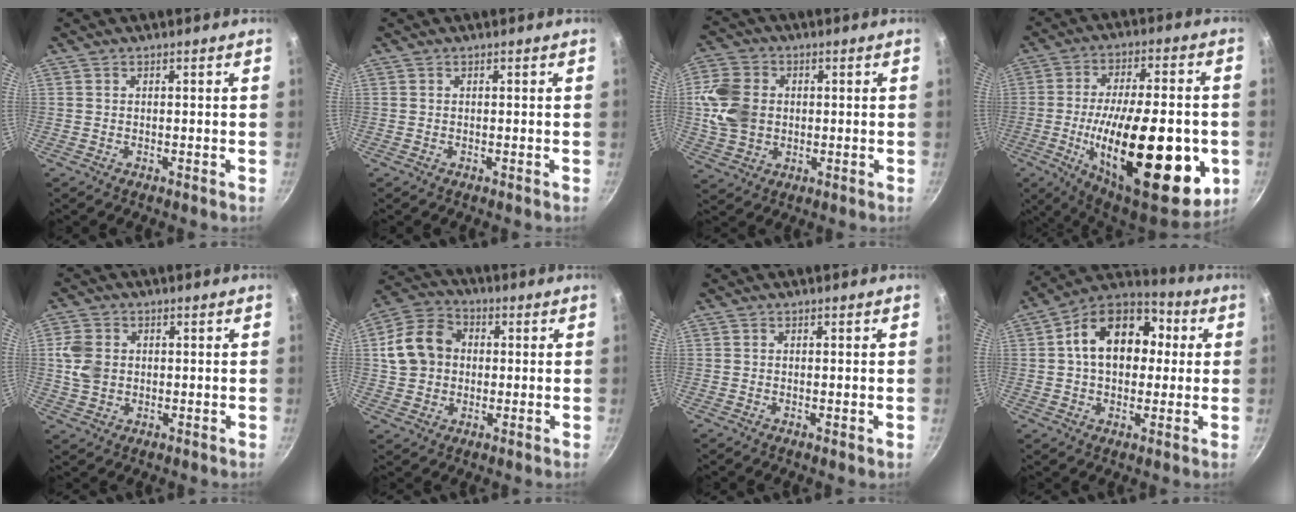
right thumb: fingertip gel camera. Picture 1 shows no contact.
{"total": 0.0}
{"total": 10.9, "force": [0.8, 8.6, 6.6], "torque": [-0.113, 0.005, 0.010]}
{"total": 30.5, "force": [-6.8, 12.0, 27.2], "torque": [-0.394, 0.007, -0.094]}
{"total": 6.4, "force": [0.6, 5.1, 3.7], "torque": [-0.063, 0.002, 0.009]}
{"total": 11.8, "force": [1.2, 9.6, 6.7], "torque": [-0.097, 0.020, 0.008]}
{"total": 0.5, "force": [-0.1, 0.1, 0.5], "torque": [-0.008, -0.002, -0.002]}
{"total": 17.4, "force": [2.7, 12.3, 12.0], "torque": [-0.157, 0.032, 0.023]}